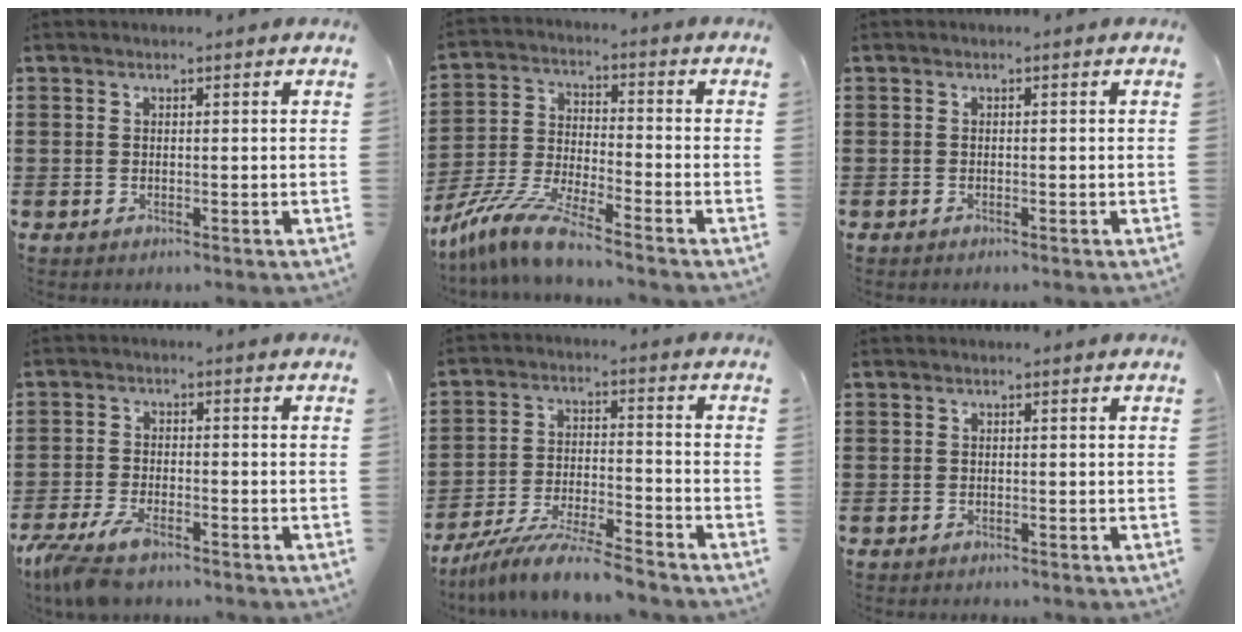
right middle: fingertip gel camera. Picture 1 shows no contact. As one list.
[{"total": 9.1, "force": [-8.1, -0.1, 4.1], "torque": [-0.097, -0.006, -0.165]}, {"total": 0.0}, {"total": 5.3, "force": [-4.2, 1.3, 3.1], "torque": [-0.094, -0.017, -0.088]}, {"total": 8.8, "force": [-8.1, -0.1, 3.2], "torque": [-0.064, -0.001, -0.157]}, {"total": 0.7, "force": [-0.7, 0.1, -0.1], "torque": [-0.006, 0.003, -0.013]}]